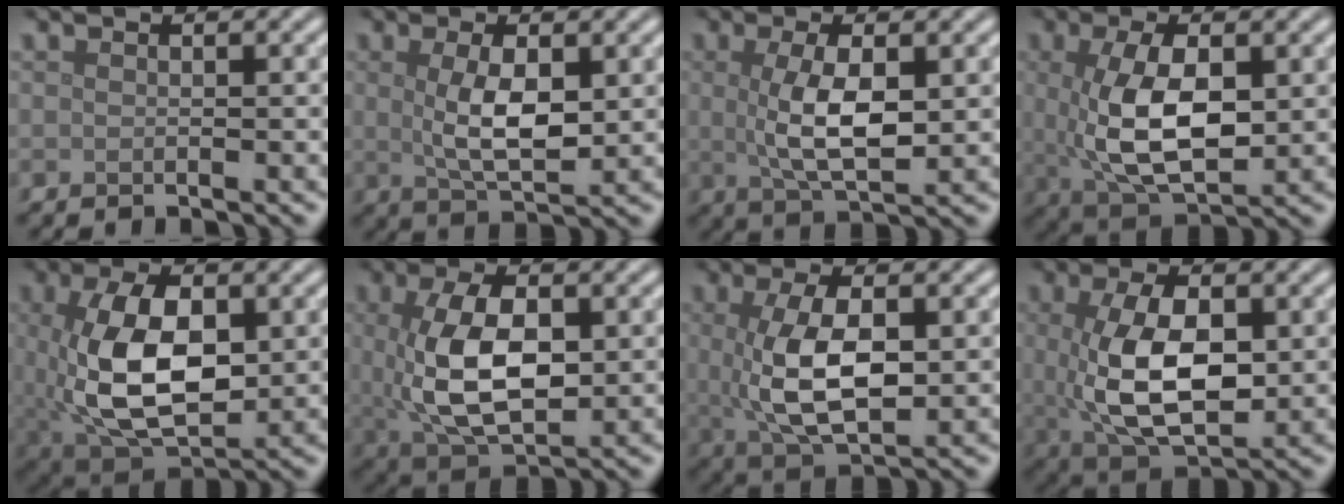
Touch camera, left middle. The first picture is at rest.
{"total": 4.6, "force": [0.5, 1.8, 4.2], "torque": [-0.087, -0.003, 0.015]}
{"total": 5.1, "force": [0.5, 1.9, 4.7], "torque": [-0.100, -0.002, 0.013]}
{"total": 7.8, "force": [0.4, 3.8, 6.8], "torque": [-0.149, -0.008, 0.014]}
{"total": 10.1, "force": [0.3, 5.6, 8.3], "torque": [-0.176, -0.012, 0.018]}
{"total": 8.3, "force": [0.4, 4.3, 7.1], "torque": [-0.155, -0.007, 0.014]}
{"total": 6.9, "force": [0.4, 3.1, 6.2], "torque": [-0.135, -0.005, 0.013]}
{"total": 8.5, "force": [0.3, 4.4, 7.3], "torque": [-0.157, -0.010, 0.013]}